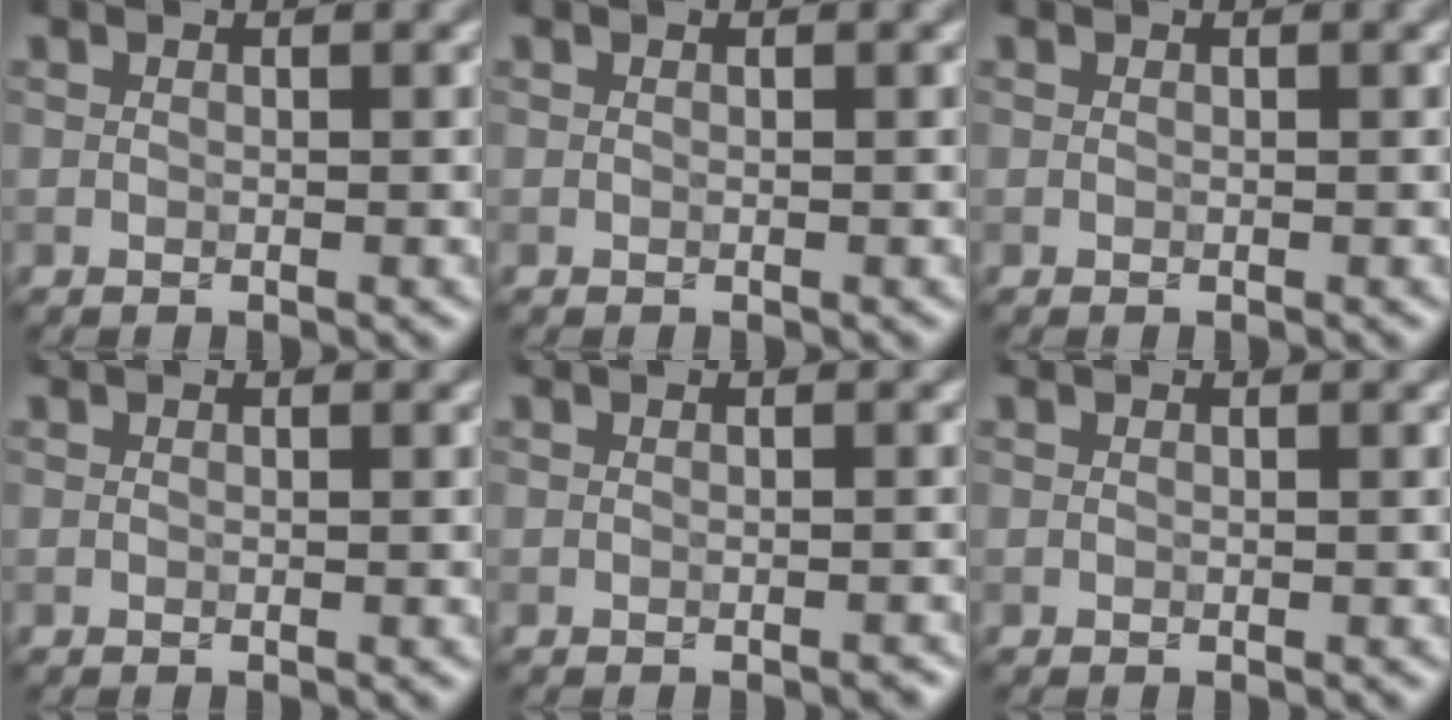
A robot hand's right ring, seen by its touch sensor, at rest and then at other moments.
{"total": 0.0}
{"total": 0.0}
{"total": 0.0}
{"total": 0.6, "force": [-0.5, 0.1, 0.3], "torque": [-0.002, 0.001, -0.007]}
{"total": 0.0}